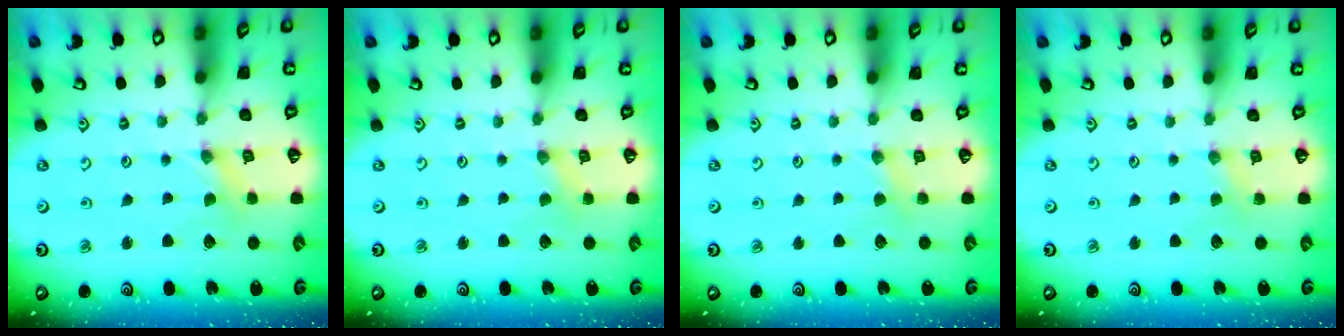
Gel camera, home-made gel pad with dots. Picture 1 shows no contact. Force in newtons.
{"total": 0.5, "press": 0.5, "slide": 0.2}
{"total": 3.2, "press": 3.2, "slide": 0.5}
{"total": 2.4, "press": 2.3, "slide": 0.5}